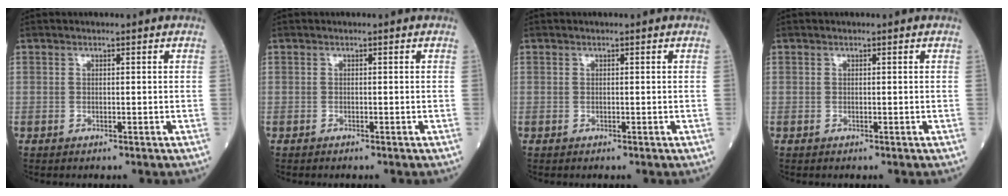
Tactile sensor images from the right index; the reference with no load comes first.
{"total": 0.0}
{"total": 0.0}
{"total": 0.0}